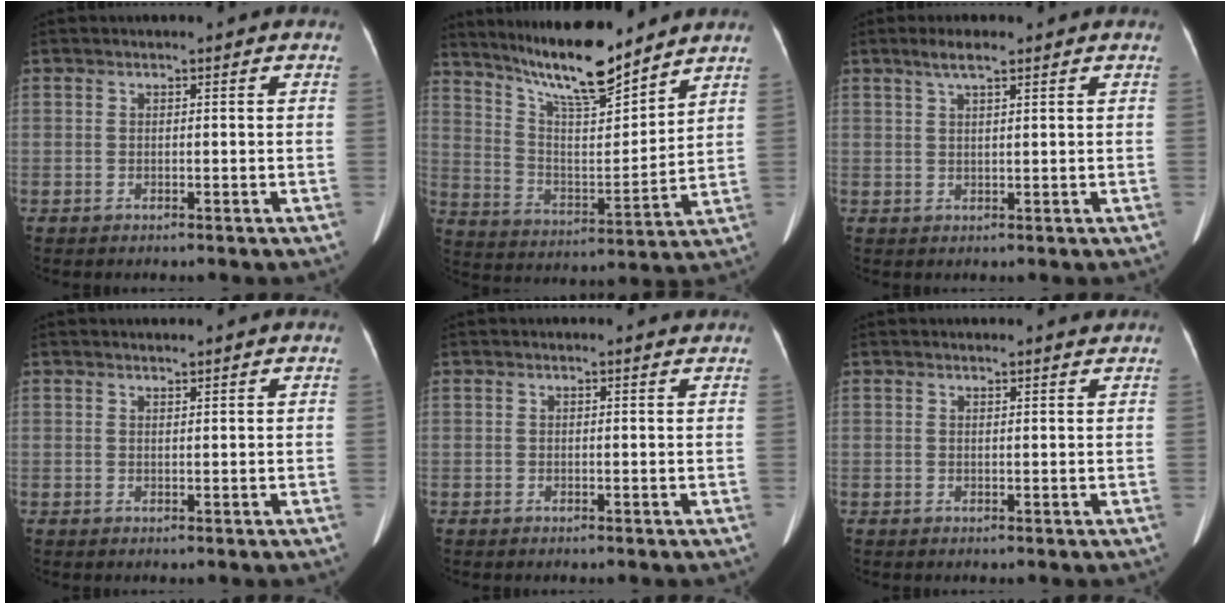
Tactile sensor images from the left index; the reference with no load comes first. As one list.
[{"total": 14.9, "force": [12.6, 1.9, 7.7], "torque": [-0.138, -0.008, 0.229]}, {"total": 3.1, "force": [2.1, 0.4, 2.2], "torque": [-0.047, 0.009, 0.039]}, {"total": 0.9, "force": [0.8, 0.0, 0.3], "torque": [-0.007, 0.003, 0.017]}, {"total": 1.0, "force": [1.0, 0.1, 0.0], "torque": [-0.009, 0.002, 0.008]}, {"total": 2.4, "force": [2.3, 0.2, 0.6], "torque": [-0.011, 0.007, 0.026]}]